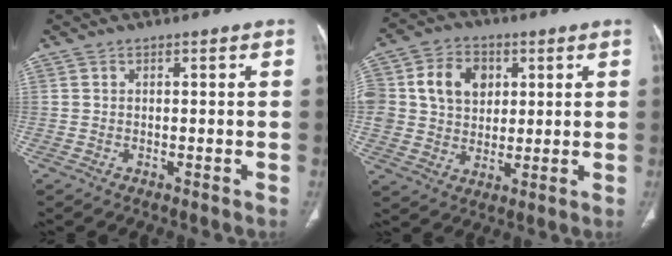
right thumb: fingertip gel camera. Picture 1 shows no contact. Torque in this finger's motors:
{"motor_torque": [0.25, 0.24, 0.64, 0.42, 0.12]}